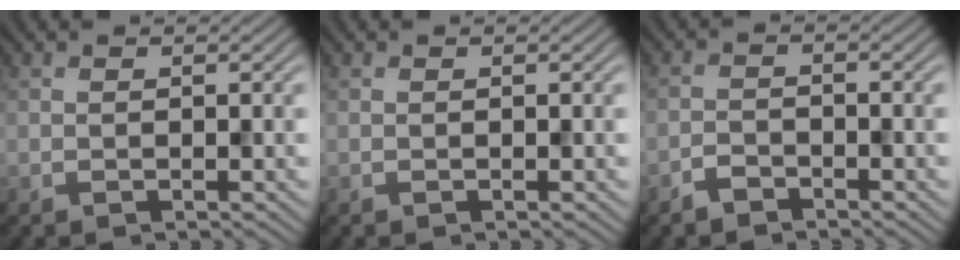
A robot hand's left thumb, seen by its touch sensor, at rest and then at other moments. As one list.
[{"total": 0.0}, {"total": 2.1, "force": [-1.8, 0.8, 0.7], "torque": [-0.012, 0.003, -0.040]}]